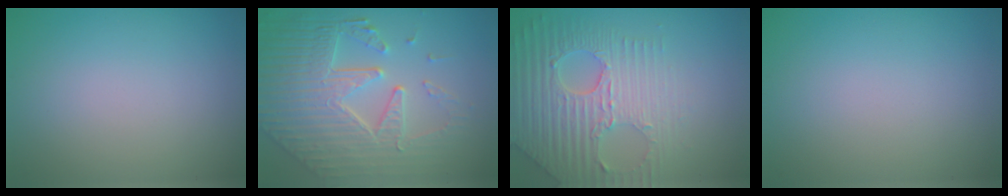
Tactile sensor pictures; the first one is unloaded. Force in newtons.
{"total": 8.7, "press": 5.9, "slide": 6.3}
{"total": 7.0, "press": 5.2, "slide": 4.7}
{"total": 0.0}